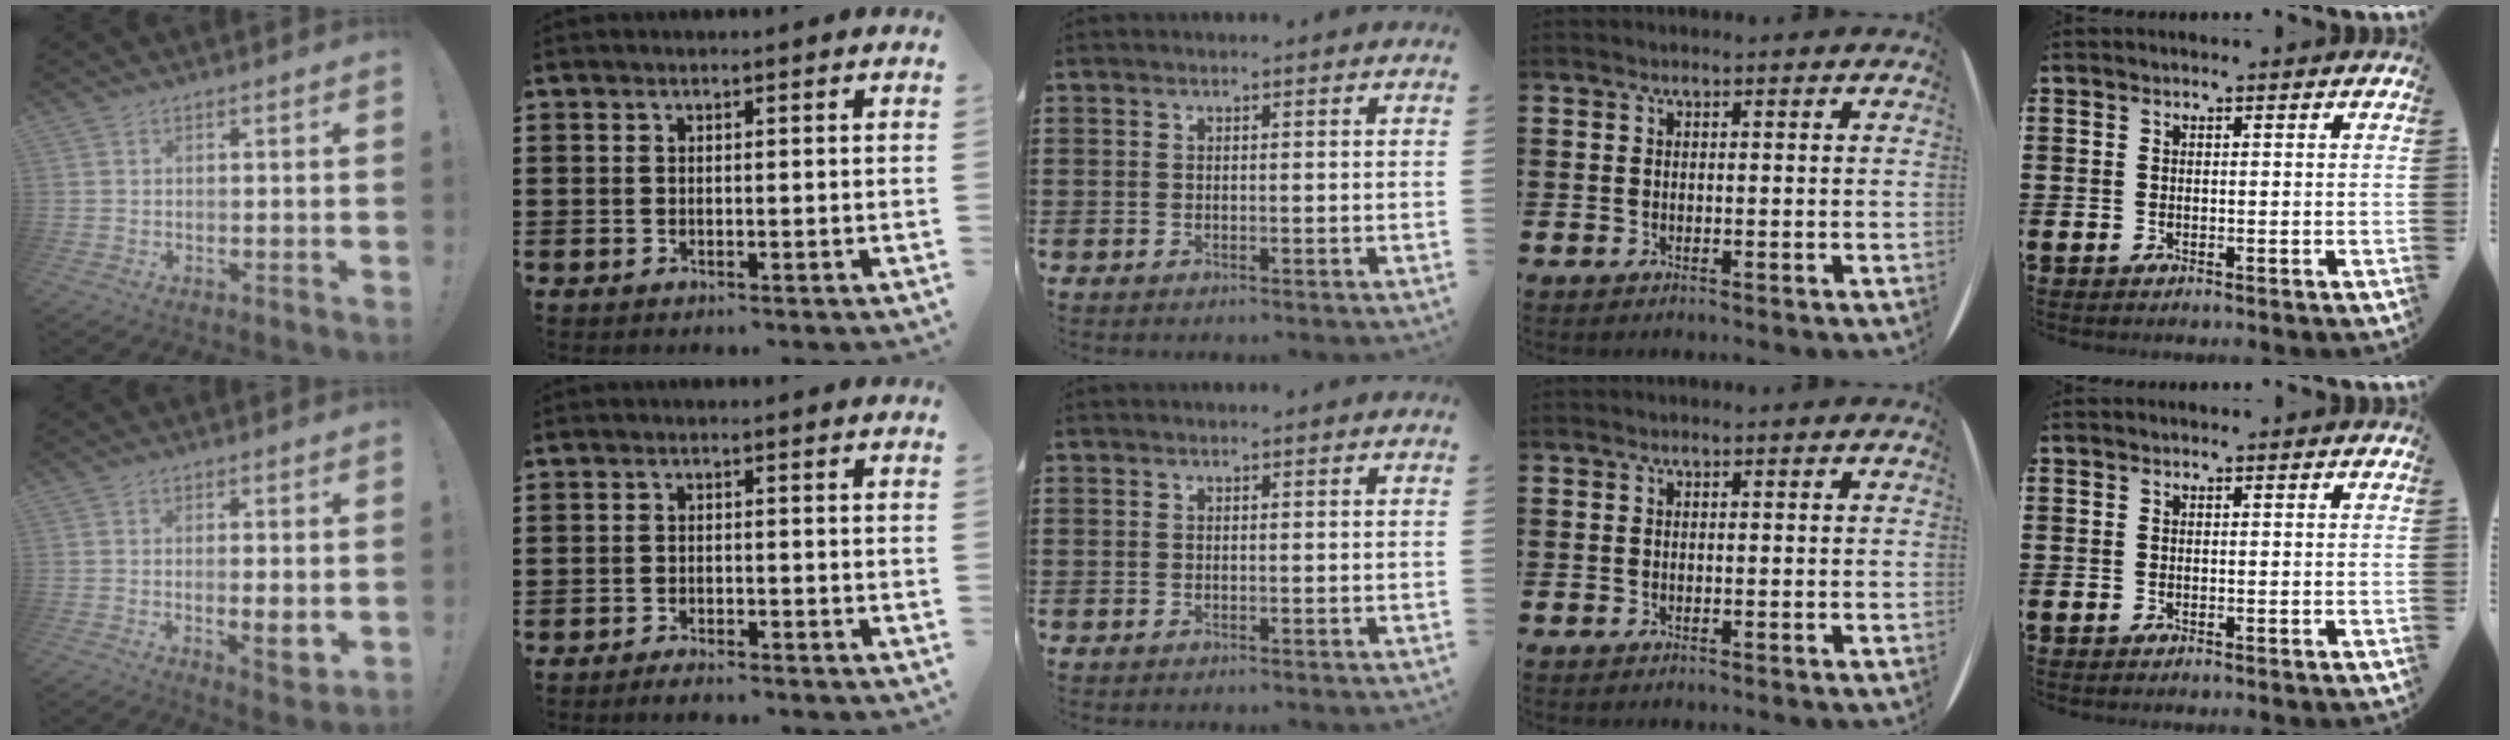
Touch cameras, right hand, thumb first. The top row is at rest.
{"thumb": {"total": 5.0, "force": [-0.1, 1.2, 4.8], "torque": [-0.055, -0.014, 0.001]}, "index": {"total": 1.7, "force": [-1.6, 0.2, 0.3], "torque": [-0.009, 0.002, -0.032]}}